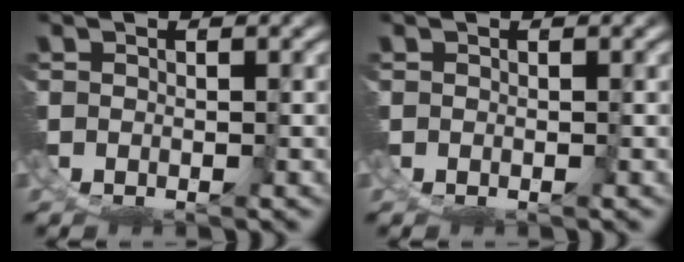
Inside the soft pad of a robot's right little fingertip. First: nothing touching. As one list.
[{"total": 0.0}]